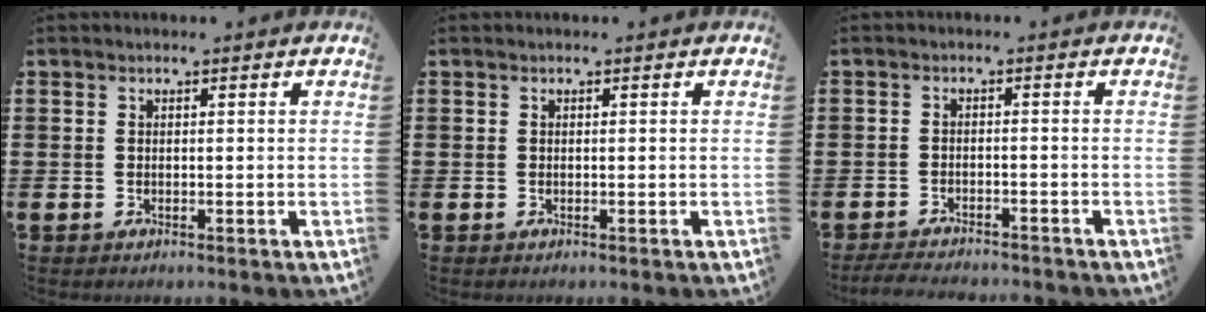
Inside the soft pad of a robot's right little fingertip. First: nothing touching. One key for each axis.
{"total": 0.0}
{"total": 2.4, "fx": -2.4, "fy": 0.1, "fz": 0.4, "tx": -0.008, "ty": 0.004, "tz": -0.050}